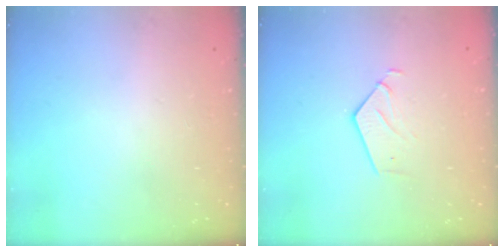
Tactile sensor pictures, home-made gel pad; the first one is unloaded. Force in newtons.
{"total": 3.0, "press": 3.0, "slide": 0.2}